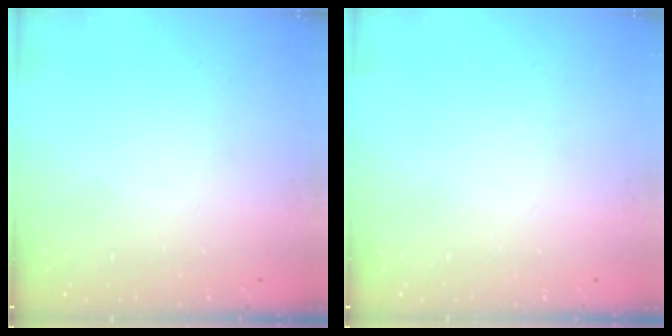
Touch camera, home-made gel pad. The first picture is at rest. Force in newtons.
{"total": 0.0}